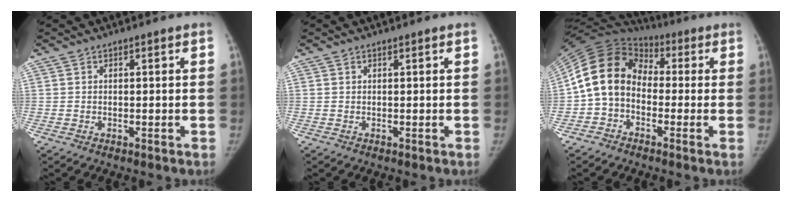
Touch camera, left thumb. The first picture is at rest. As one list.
[{"total": 0.0}, {"total": 14.0, "force": [-1.5, 10.9, 8.7], "torque": [-0.152, 0.046, -0.045]}]